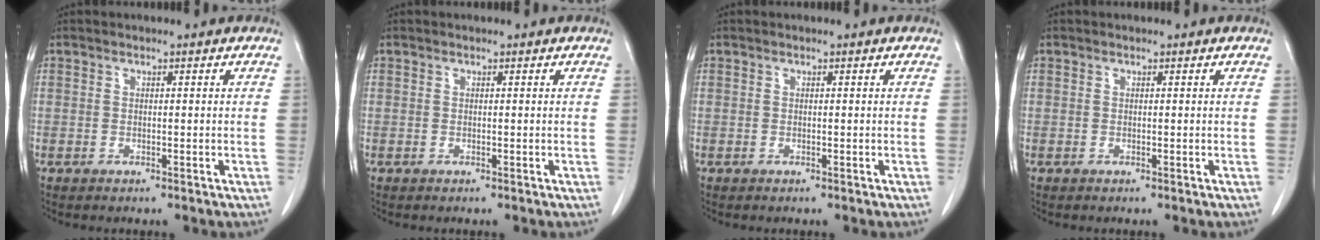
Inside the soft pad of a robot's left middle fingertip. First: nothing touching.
{"total": 0.0}
{"total": 0.0}
{"total": 0.0}